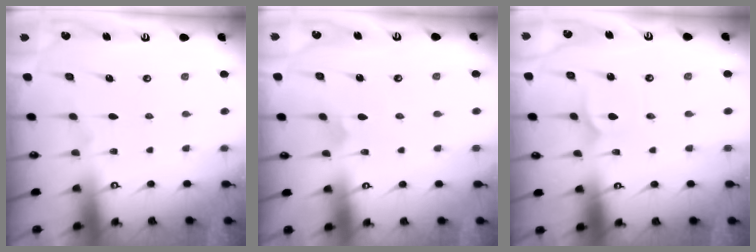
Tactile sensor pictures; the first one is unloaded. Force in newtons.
{"total": 1.7, "press": 1.7, "slide": 0.1}
{"total": 2.4, "press": 2.4, "slide": 0.2}